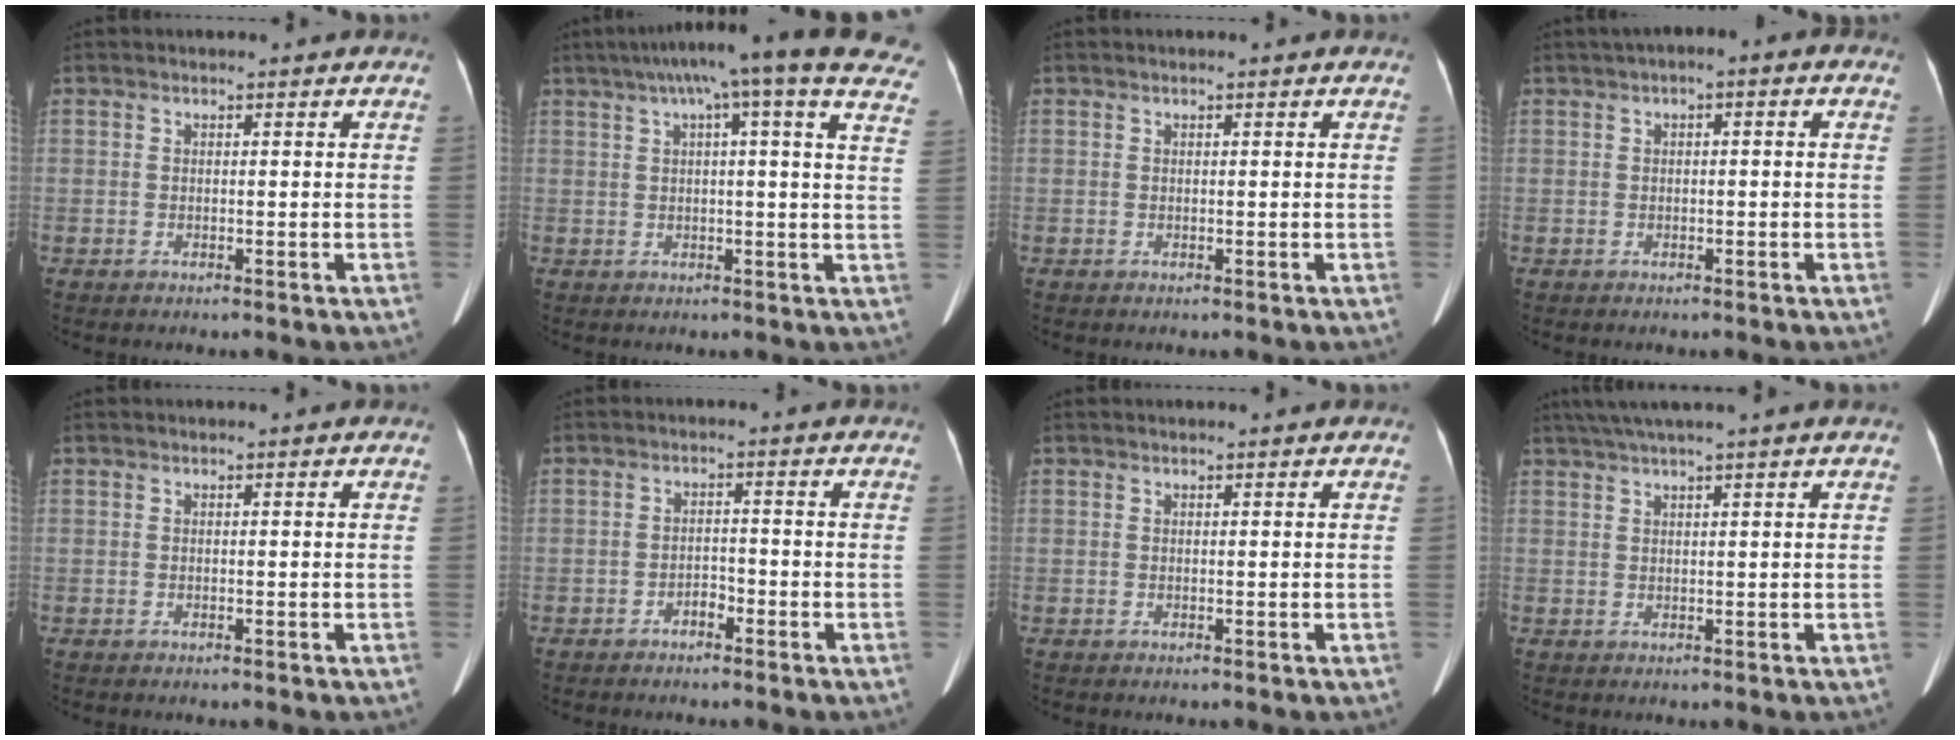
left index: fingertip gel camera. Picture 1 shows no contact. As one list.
[{"total": 22.5, "force": [16.9, 2.0, 14.7], "torque": [-0.204, 0.029, 0.195]}, {"total": 0.0}, {"total": 1.8, "force": [0.2, 0.7, 1.6], "torque": [-0.021, 0.011, -0.003]}, {"total": 0.0}, {"total": 2.0, "force": [-1.5, 0.9, 0.9], "torque": [-0.014, 0.002, -0.025]}, {"total": 0.6, "force": [0.5, 0.1, 0.2], "torque": [-0.007, 0.005, 0.005]}, {"total": 5.8, "force": [4.5, -1.5, 3.3], "torque": [-0.050, 0.029, 0.077]}]